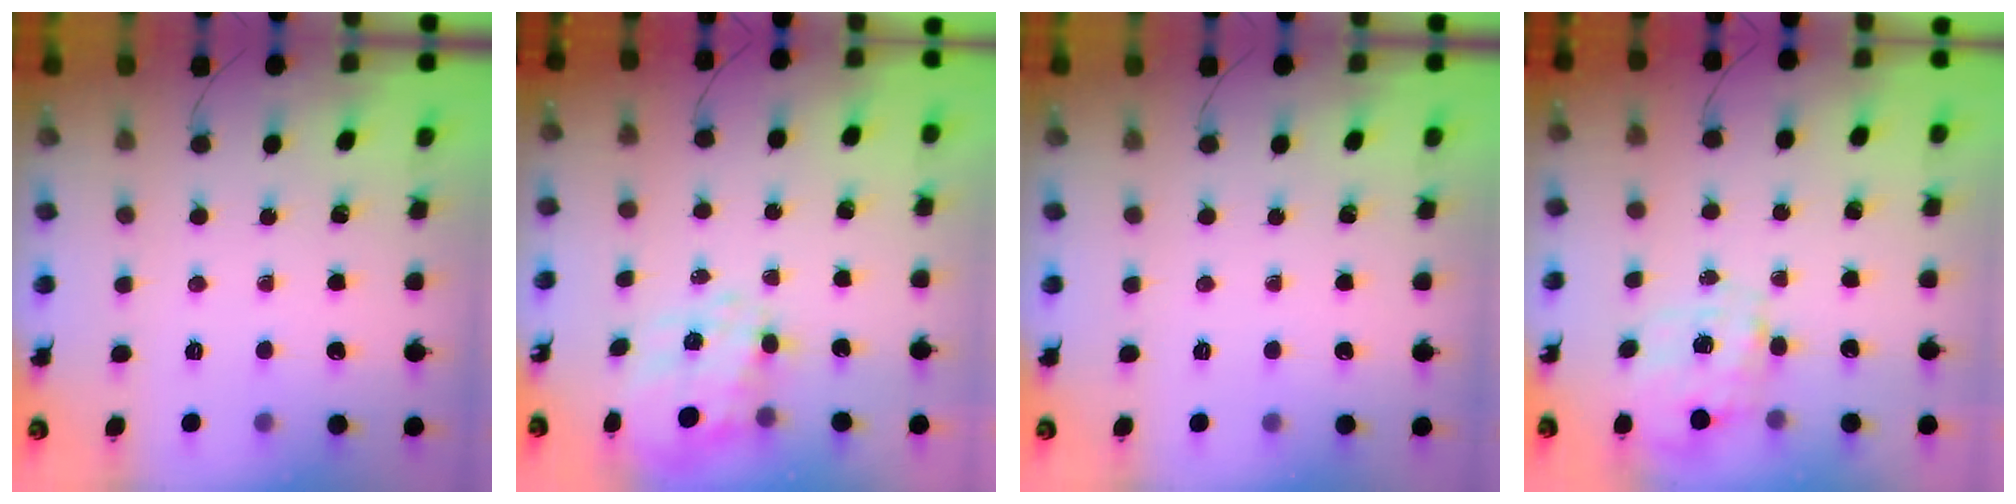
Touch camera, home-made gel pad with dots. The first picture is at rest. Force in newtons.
{"total": 10.3, "press": 10.2, "slide": 1.1}
{"total": 0.0}
{"total": 3.8, "press": 3.7, "slide": 0.9}